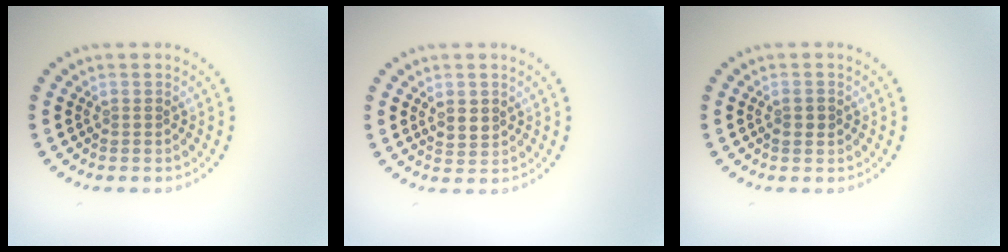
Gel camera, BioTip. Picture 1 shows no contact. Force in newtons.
{"total": 1.7, "press": 1.5, "slide": 0.8}
{"total": 1.2, "press": 1.2, "slide": 0.2}